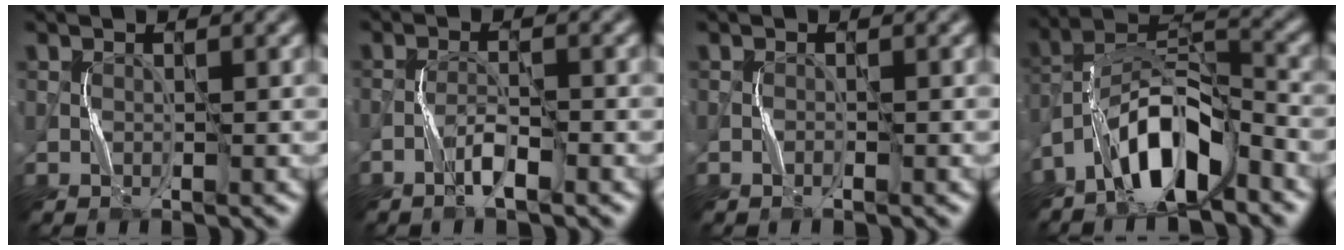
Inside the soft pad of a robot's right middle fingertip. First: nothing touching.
{"total": 2.3, "force": [-1.5, 0.3, 1.7], "torque": [-0.036, 0.008, -0.031]}
{"total": 0.5, "force": [-0.4, 0.0, 0.2], "torque": [-0.006, 0.002, -0.008]}
{"total": 8.6, "force": [-5.5, 2.9, 5.9], "torque": [-0.109, 0.013, -0.105]}